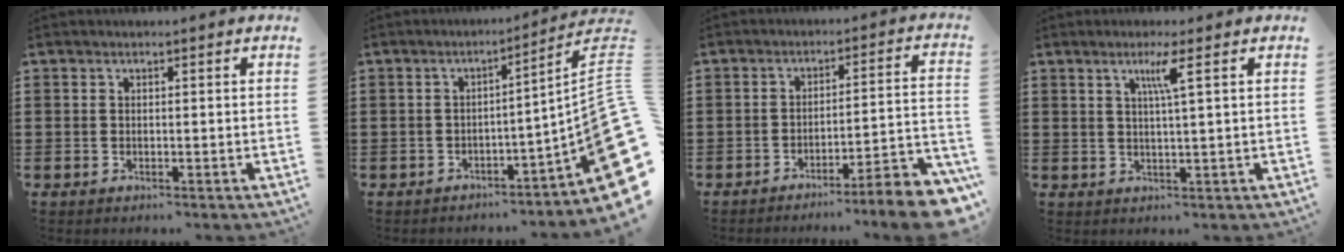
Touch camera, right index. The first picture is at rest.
{"total": 9.6, "force": [-1.8, 2.7, 9.0], "torque": [-0.115, -0.016, -0.032]}
{"total": 6.1, "force": [-5.0, -0.2, 3.5], "torque": [-0.050, -0.012, -0.098]}
{"total": 3.8, "force": [1.7, -0.4, 3.4], "torque": [-0.062, -0.008, 0.022]}